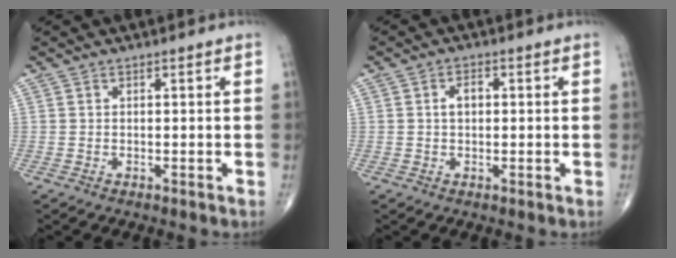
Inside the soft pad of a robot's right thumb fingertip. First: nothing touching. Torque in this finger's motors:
{"motor_torque": [0.33, 0.38, 0.57, 0.23, 0.00]}